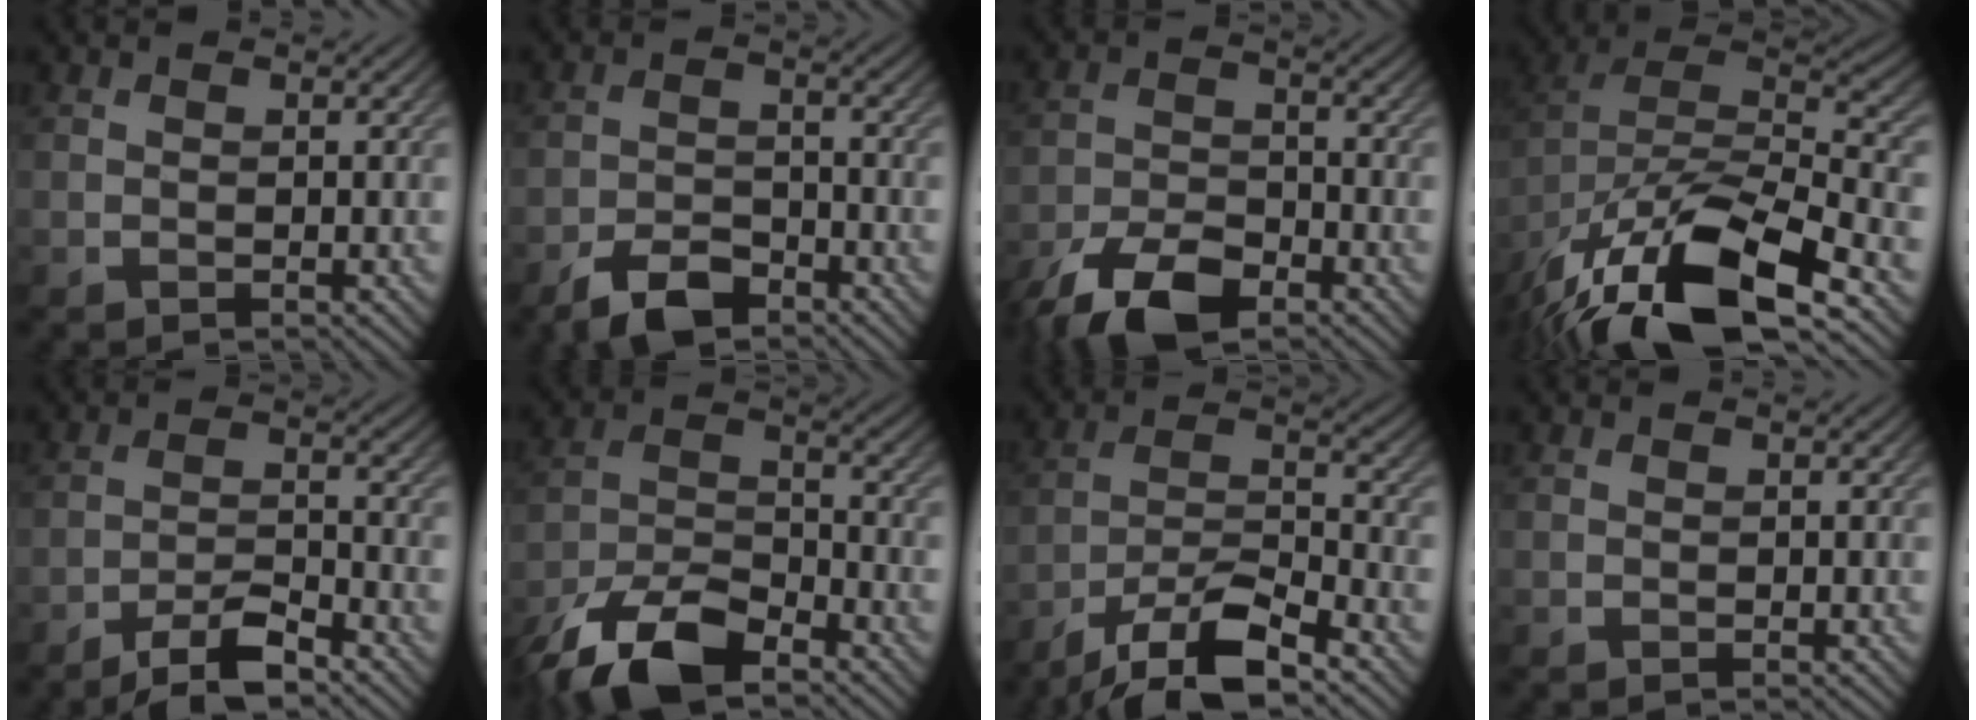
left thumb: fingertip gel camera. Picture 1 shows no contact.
{"total": 5.4, "force": [-4.0, 2.3, 2.8], "torque": [-0.049, 0.001, -0.078]}
{"total": 8.4, "force": [-6.0, 3.4, 4.9], "torque": [-0.090, -0.006, -0.119]}
{"total": 17.4, "force": [-10.6, 7.3, 11.7], "torque": [-0.267, -0.029, -0.172]}
{"total": 5.6, "force": [-4.3, 1.2, 3.4], "torque": [-0.063, 0.004, -0.079]}
{"total": 11.4, "force": [-8.3, 4.2, 6.6], "torque": [-0.125, -0.007, -0.169]}
{"total": 11.1, "force": [-8.0, 2.8, 7.2], "torque": [-0.130, 0.002, -0.153]}
{"total": 0.0}